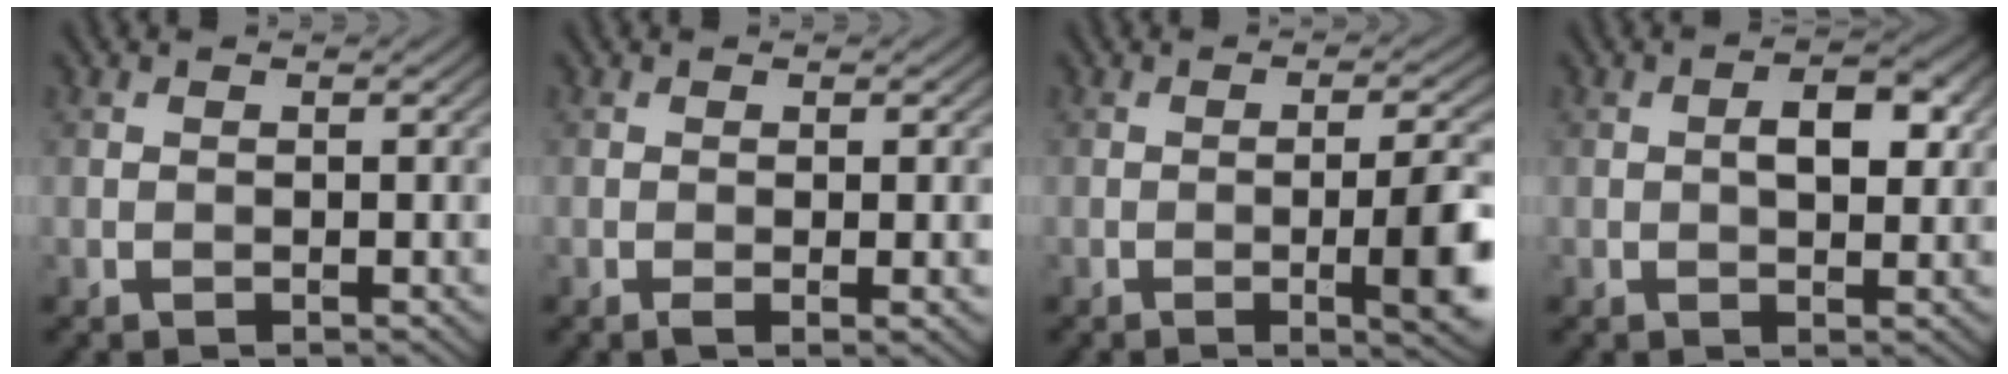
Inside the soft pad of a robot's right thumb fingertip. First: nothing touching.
{"total": 1.8, "force": [-0.4, 0.2, 1.8], "torque": [-0.033, -0.003, -0.008]}
{"total": 7.3, "force": [-1.4, 1.5, 7.0], "torque": [-0.105, -0.002, -0.018]}
{"total": 4.3, "force": [0.7, 2.1, 3.7], "torque": [-0.059, 0.001, 0.009]}